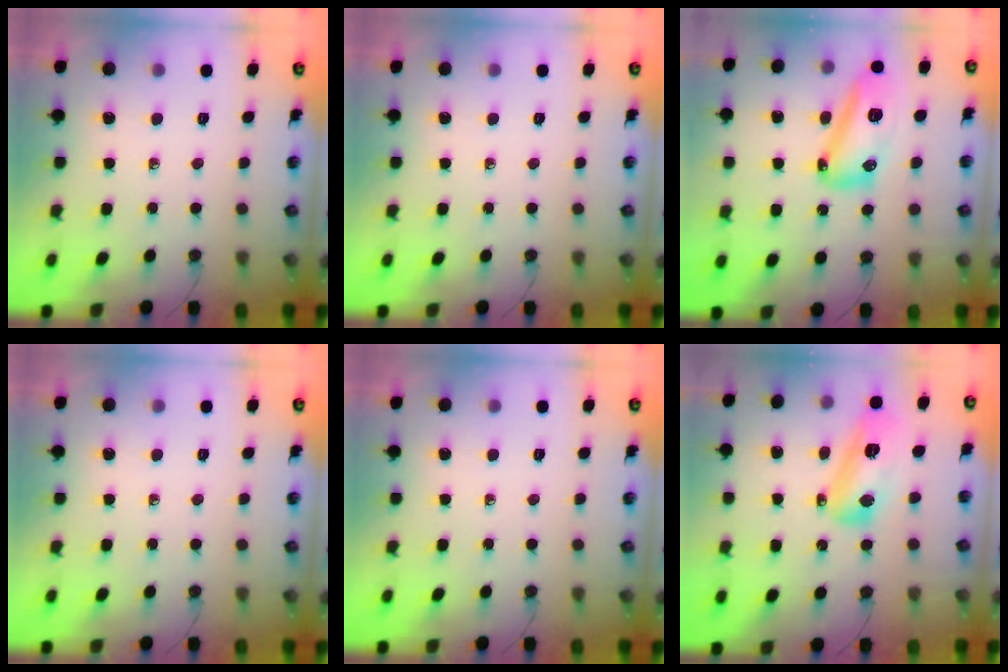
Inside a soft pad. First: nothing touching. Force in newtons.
{"total": 0.0}
{"total": 28.9, "press": 19.3, "slide": 21.5}
{"total": 0.0}
{"total": 0.0}
{"total": 13.2, "press": 13.1, "slide": 1.6}